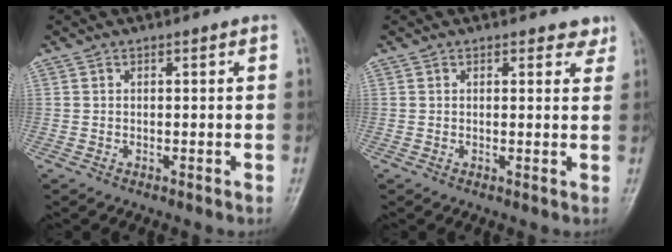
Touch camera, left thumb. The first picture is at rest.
{"total": 2.5, "force": [1.9, 1.3, 0.8], "torque": [0.015, -0.009, 0.016]}